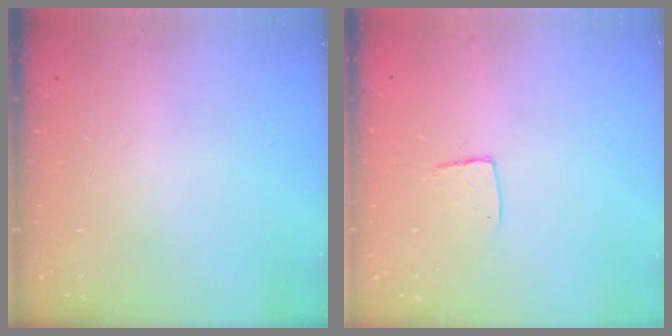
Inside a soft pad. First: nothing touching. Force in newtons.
{"total": 5.9, "press": 5.9, "slide": 0.4}